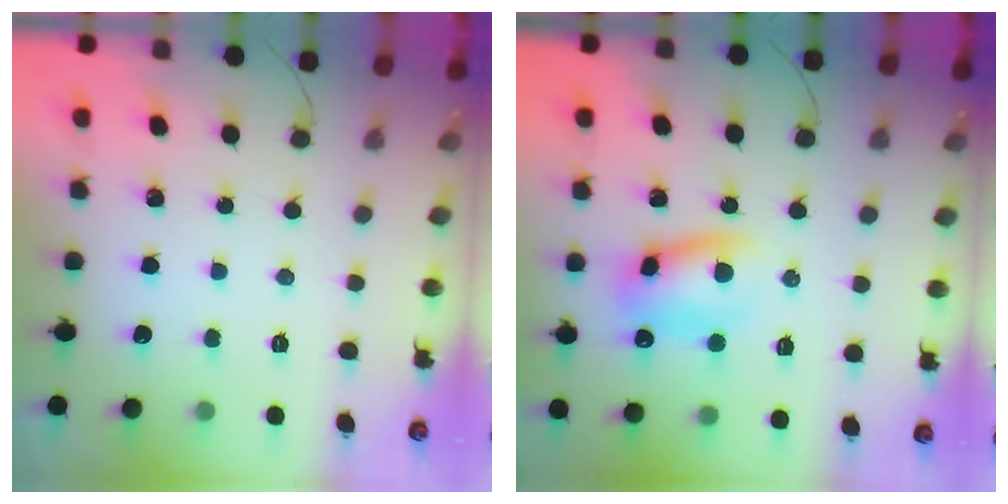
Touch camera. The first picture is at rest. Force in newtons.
{"total": 11.2, "press": 11.1, "slide": 1.8}